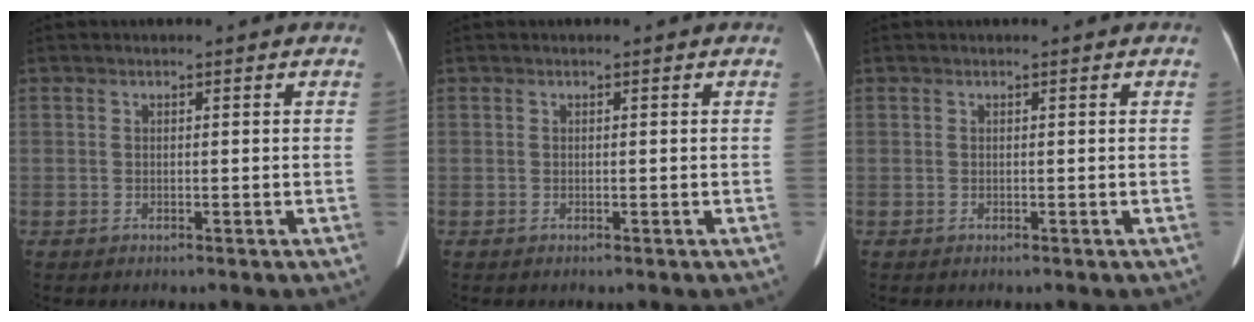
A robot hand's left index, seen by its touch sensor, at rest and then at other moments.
{"total": 0.0}
{"total": 0.0}